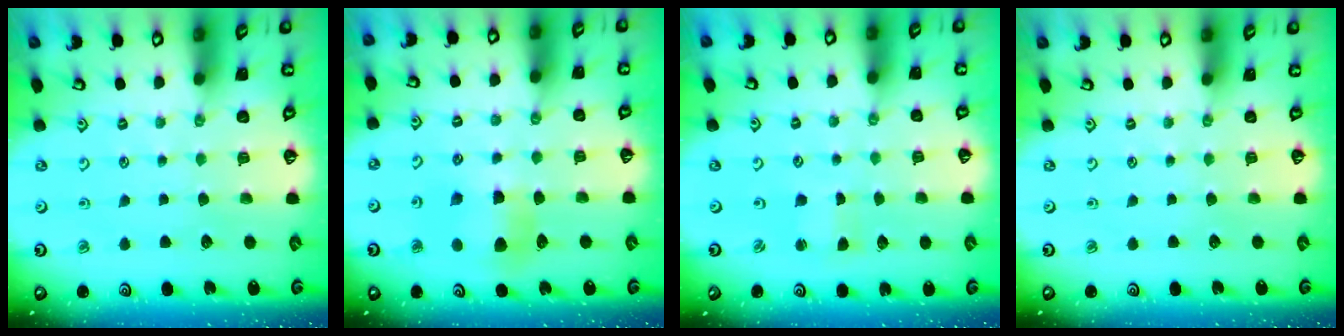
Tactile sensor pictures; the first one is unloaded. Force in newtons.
{"total": 7.2, "press": 7.2, "slide": 0.8}
{"total": 1.9, "press": 1.9, "slide": 0.4}
{"total": 0.0}